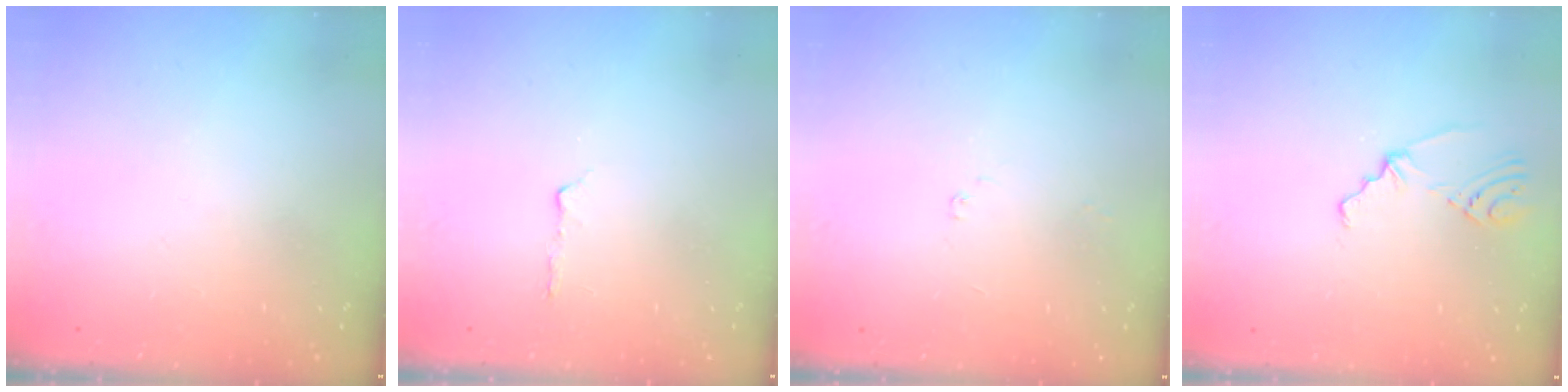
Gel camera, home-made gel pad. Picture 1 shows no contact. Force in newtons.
{"total": 2.9, "press": 2.8, "slide": 0.8}
{"total": 0.9, "press": 0.9, "slide": 0.1}
{"total": 2.3, "press": 1.9, "slide": 1.4}